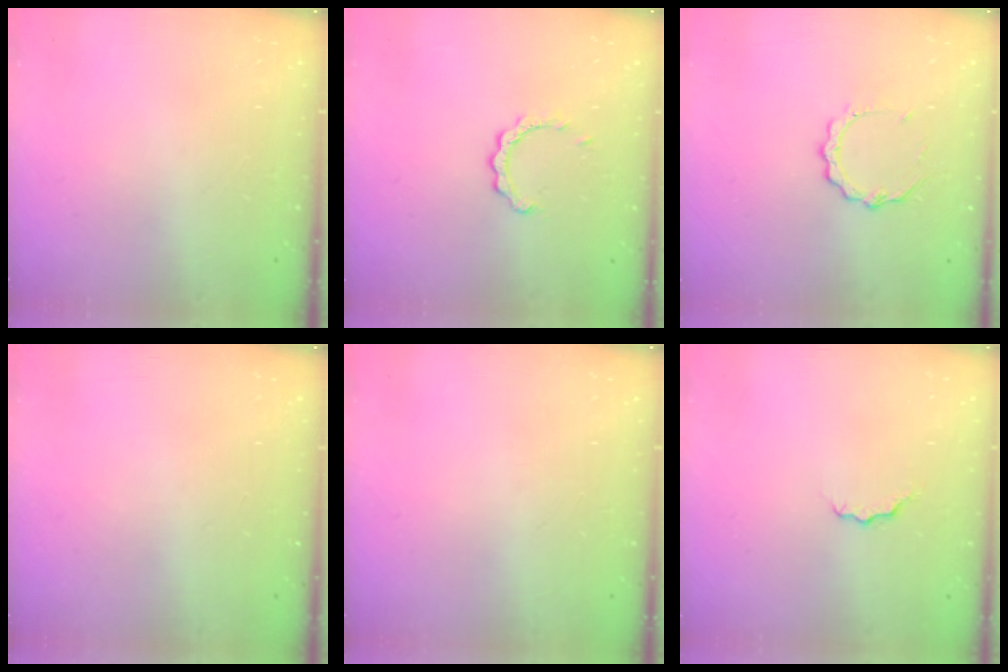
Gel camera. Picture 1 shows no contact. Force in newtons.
{"total": 2.4, "press": 2.4, "slide": 0.2}
{"total": 7.1, "press": 7.1, "slide": 0.6}
{"total": 0.0}
{"total": 0.0}
{"total": 3.8, "press": 3.8, "slide": 0.4}